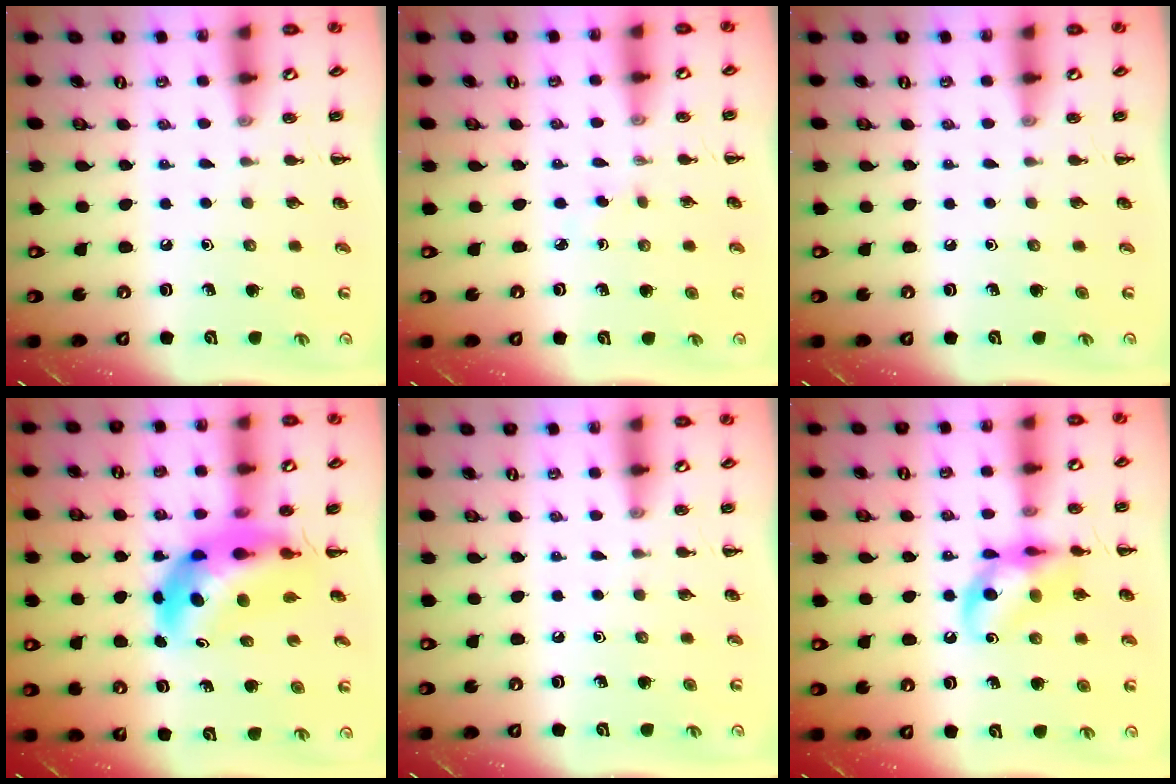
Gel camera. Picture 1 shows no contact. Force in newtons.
{"total": 1.7, "press": 1.5, "slide": 0.8}
{"total": 0.0}
{"total": 9.0, "press": 8.6, "slide": 2.6}
{"total": 0.0}
{"total": 13.3, "press": 13.0, "slide": 2.5}